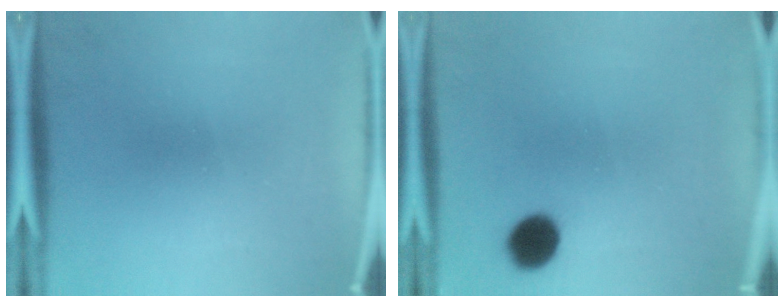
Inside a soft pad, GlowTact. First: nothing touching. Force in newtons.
{"total": 6.7}